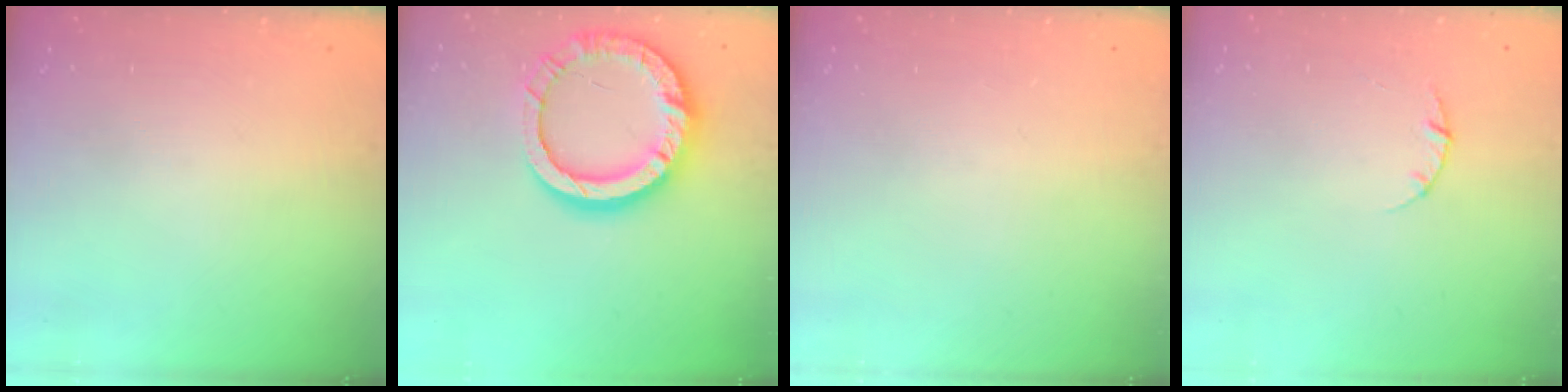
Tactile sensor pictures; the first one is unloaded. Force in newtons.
{"total": 17.0, "press": 17.0, "slide": 1.3}
{"total": 0.0}
{"total": 2.8, "press": 2.8, "slide": 0.4}